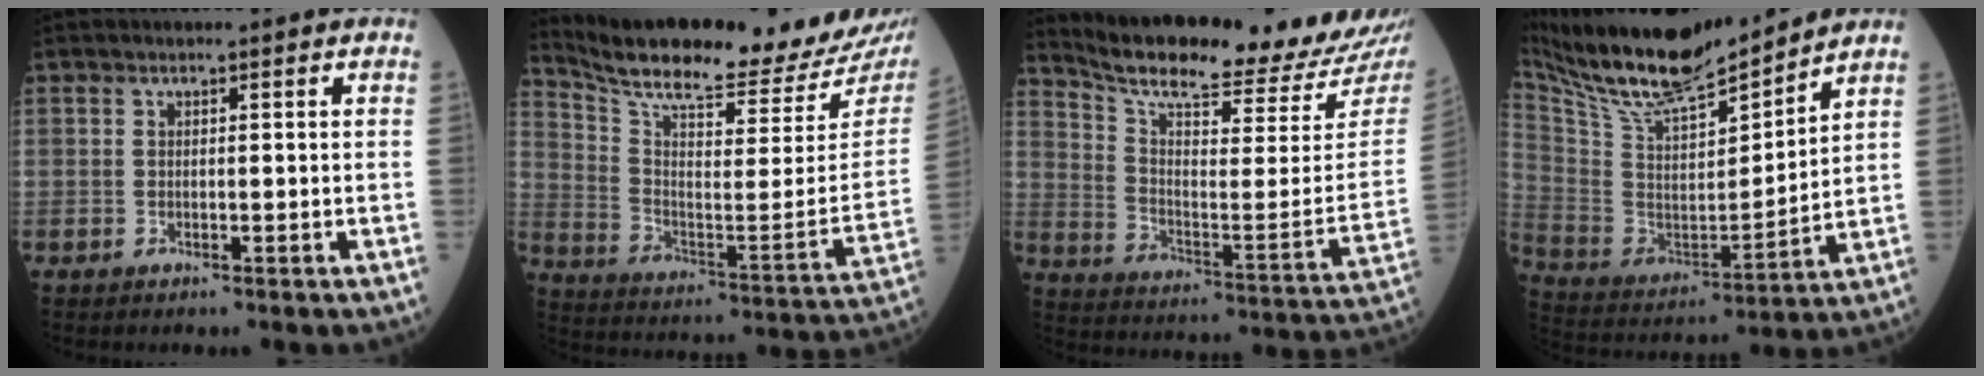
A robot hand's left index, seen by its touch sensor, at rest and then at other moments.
{"total": 25.2, "force": [23.1, 1.3, 10.0], "torque": [-0.176, -0.087, 0.326]}
{"total": 23.4, "force": [21.9, 0.4, 8.3], "torque": [-0.147, -0.096, 0.301]}
{"total": 19.3, "force": [17.0, 3.1, 8.5], "torque": [-0.171, -0.006, 0.309]}